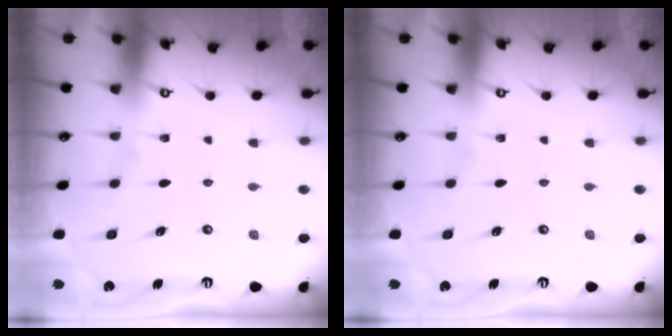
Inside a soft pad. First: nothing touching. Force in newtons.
{"total": 0.0}